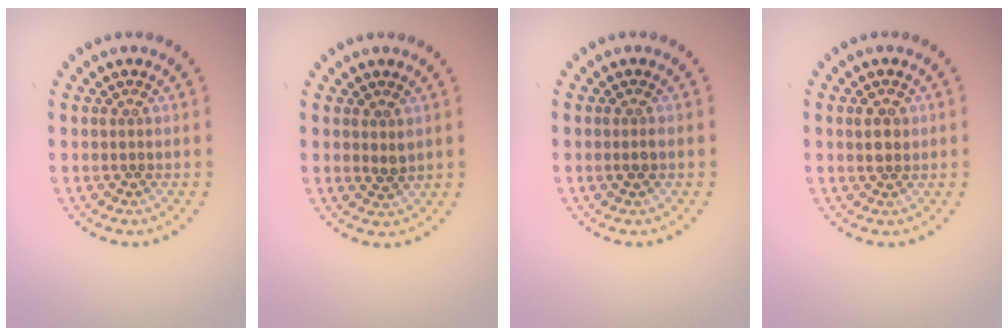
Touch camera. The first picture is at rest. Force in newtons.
{"total": 0.9, "press": 0.9, "slide": 0.3}
{"total": 0.8, "press": 0.7, "slide": 0.4}
{"total": 1.5, "press": 1.5, "slide": 0.2}